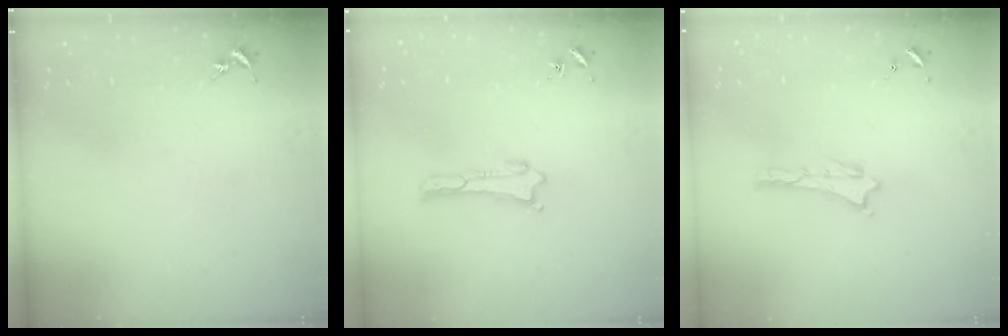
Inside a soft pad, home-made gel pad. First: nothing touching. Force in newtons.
{"total": 0.0}
{"total": 0.0}